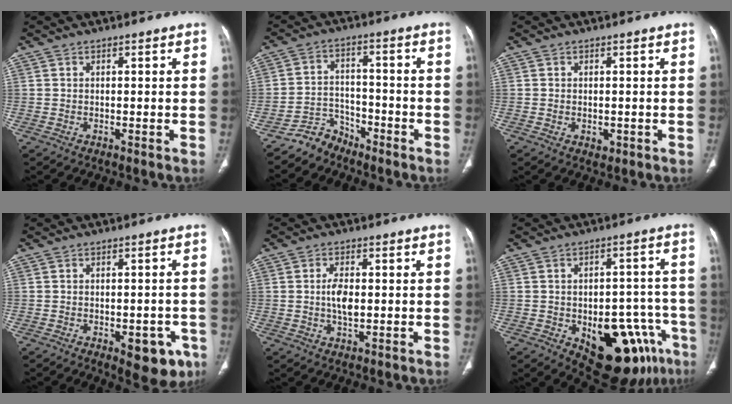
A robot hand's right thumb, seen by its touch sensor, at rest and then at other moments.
{"total": 5.8, "force": [-5.0, 3.0, 0.1], "torque": [0.015, 0.048, -0.097]}
{"total": 1.8, "force": [-0.4, 1.4, 1.1], "torque": [-0.013, -0.001, -0.001]}
{"total": 8.3, "force": [-3.6, 4.2, 6.1], "torque": [-0.047, 0.009, -0.037]}
{"total": 4.5, "force": [0.0, 2.2, 3.9], "torque": [-0.075, 0.000, 0.000]}
{"total": 18.9, "force": [-8.6, 9.6, 13.8], "torque": [-0.113, 0.046, -0.098]}